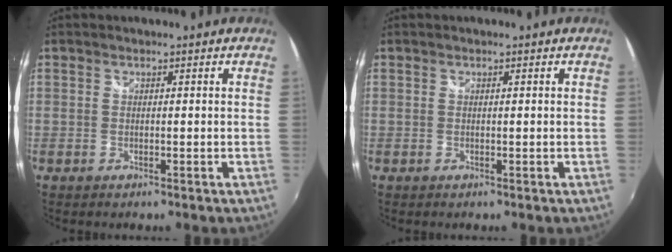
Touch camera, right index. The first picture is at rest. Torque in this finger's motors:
{"motor_torque": [0.09, 0.05, 0.00, 0.00]}